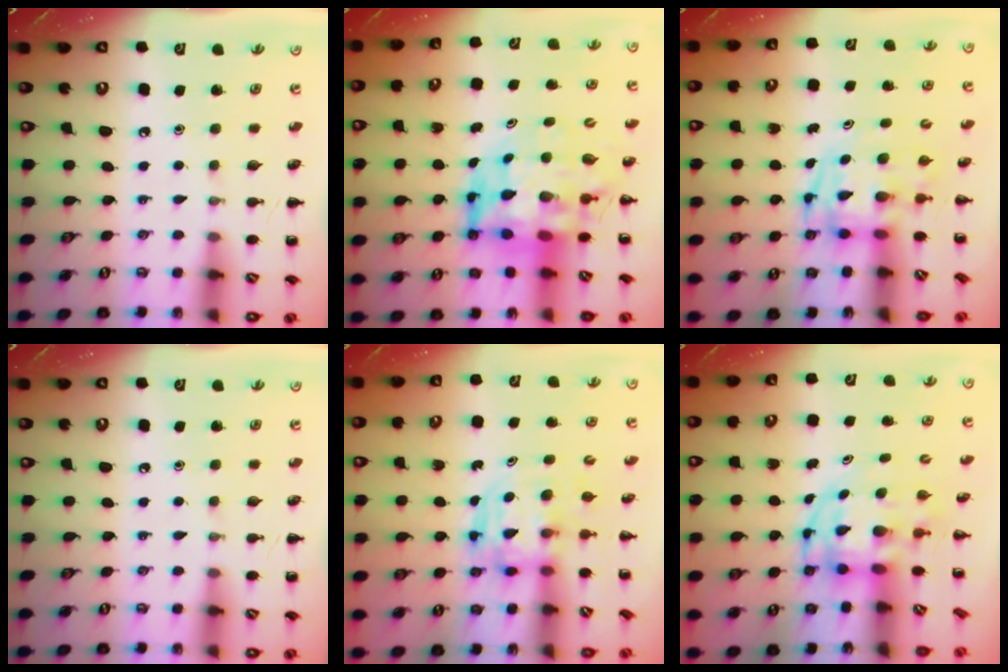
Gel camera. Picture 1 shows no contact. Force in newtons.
{"total": 8.3, "press": 7.9, "slide": 2.6}
{"total": 3.3, "press": 3.3, "slide": 0.7}
{"total": 0.0}
{"total": 3.6, "press": 3.6, "slide": 0.3}
{"total": 3.9, "press": 3.9, "slide": 0.8}